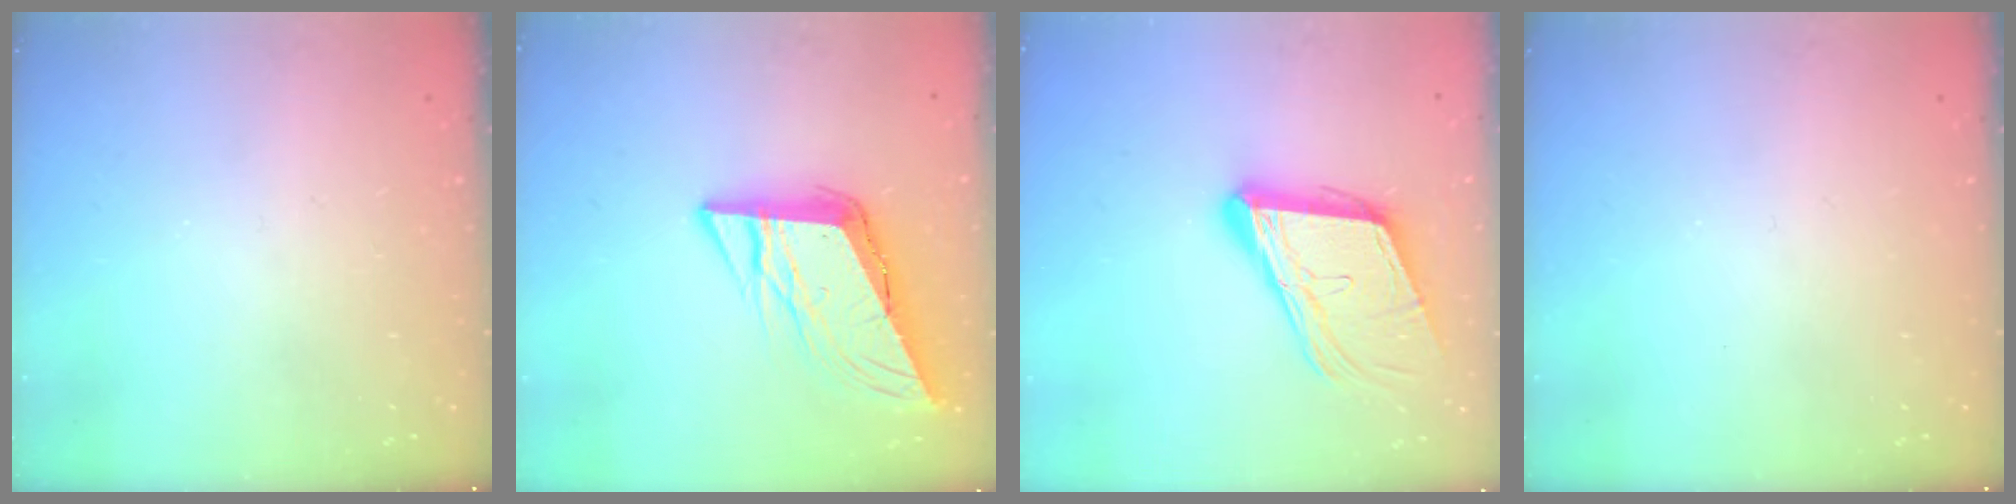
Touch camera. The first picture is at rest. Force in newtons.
{"total": 11.4, "press": 11.2, "slide": 1.9}
{"total": 16.0, "press": 15.6, "slide": 3.7}
{"total": 0.0}